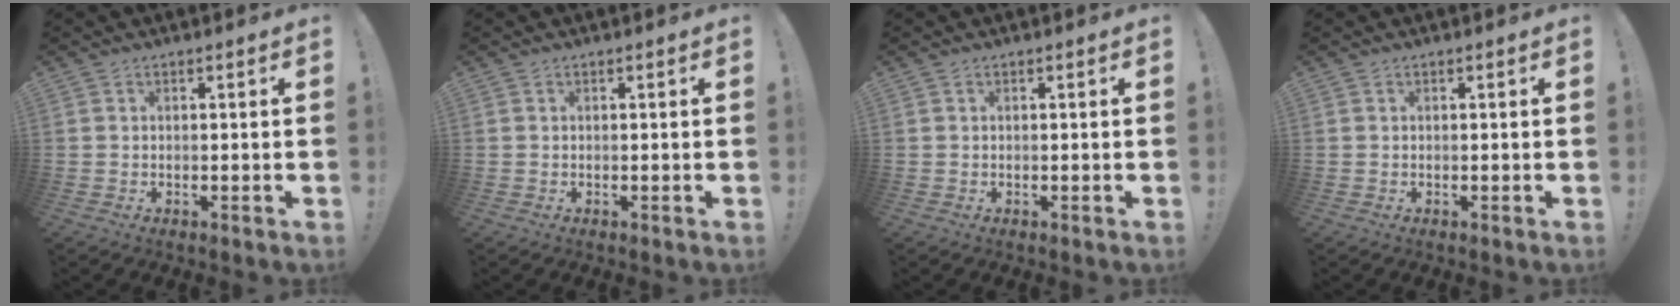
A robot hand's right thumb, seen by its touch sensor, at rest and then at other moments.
{"total": 0.0}
{"total": 0.0}
{"total": 0.0}